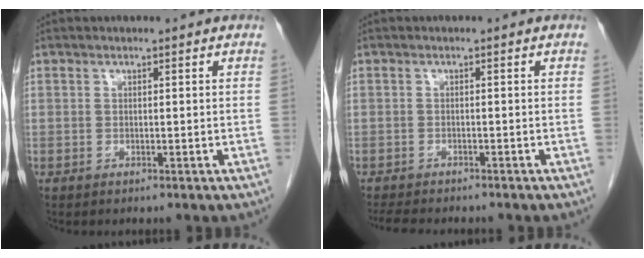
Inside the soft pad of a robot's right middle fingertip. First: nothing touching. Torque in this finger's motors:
{"motor_torque": [0.14, -0.09, 0.01, 0.01]}